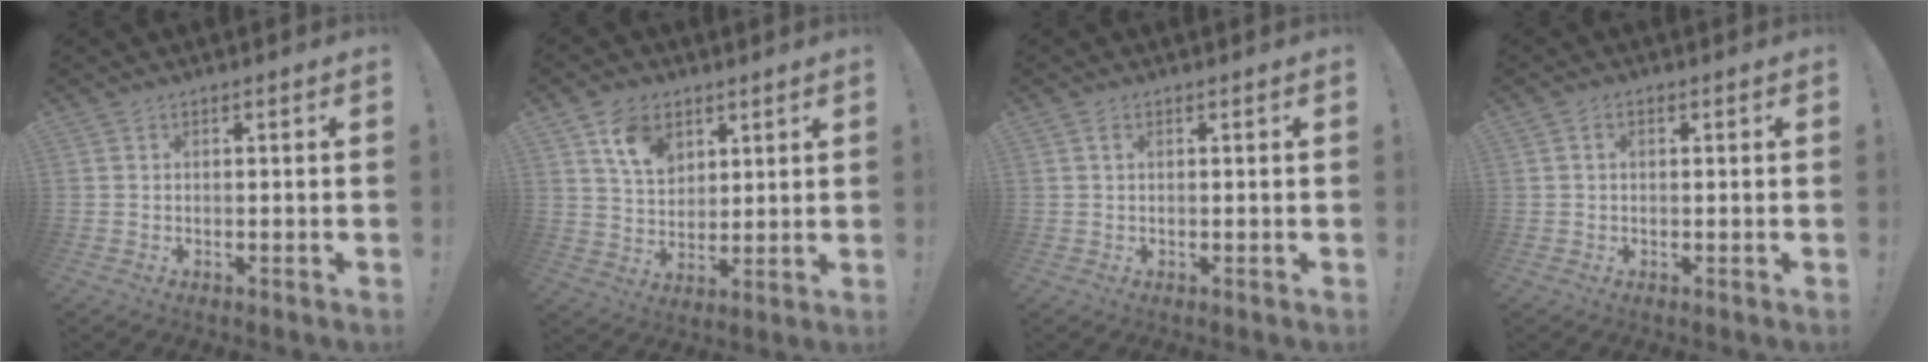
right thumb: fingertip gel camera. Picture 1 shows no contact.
{"total": 10.4, "force": [5.8, 7.3, 4.6], "torque": [-0.075, -0.023, 0.112]}
{"total": 0.9, "force": [0.3, 0.5, 0.7], "torque": [-0.016, 0.003, 0.005]}
{"total": 1.6, "force": [0.2, 0.9, 1.3], "torque": [-0.025, 0.006, 0.002]}